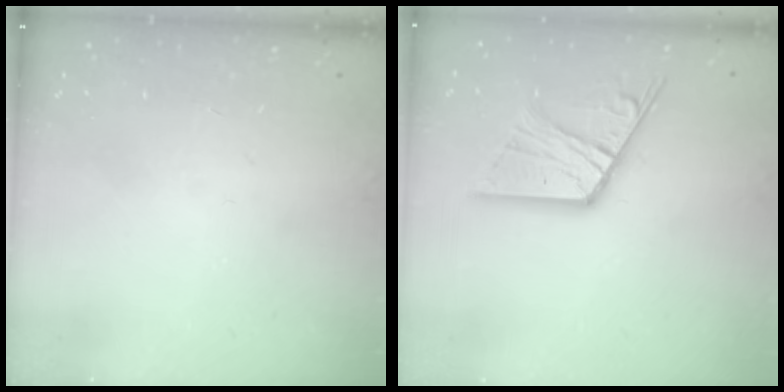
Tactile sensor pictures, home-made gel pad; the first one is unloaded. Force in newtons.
{"total": 13.8, "press": 13.8, "slide": 1.0}